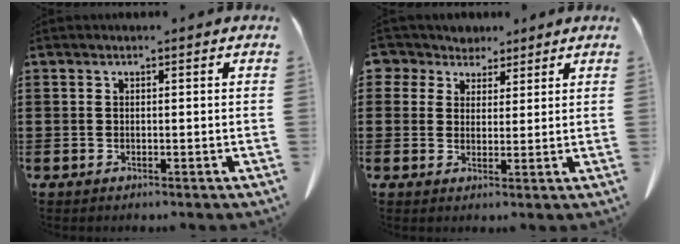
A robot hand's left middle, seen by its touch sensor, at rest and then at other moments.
{"total": 4.0, "force": [3.0, 2.6, 0.2], "torque": [-0.025, -0.001, 0.055]}